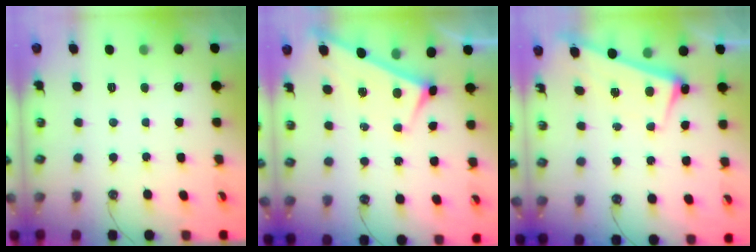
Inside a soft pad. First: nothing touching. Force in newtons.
{"total": 3.7, "press": 3.7, "slide": 0.2}
{"total": 2.6, "press": 2.4, "slide": 0.9}